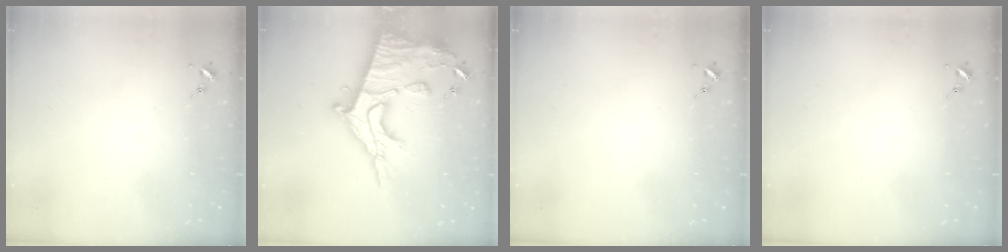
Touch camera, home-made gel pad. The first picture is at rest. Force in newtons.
{"total": 24.8, "press": 24.7, "slide": 2.4}
{"total": 0.0}
{"total": 0.0}